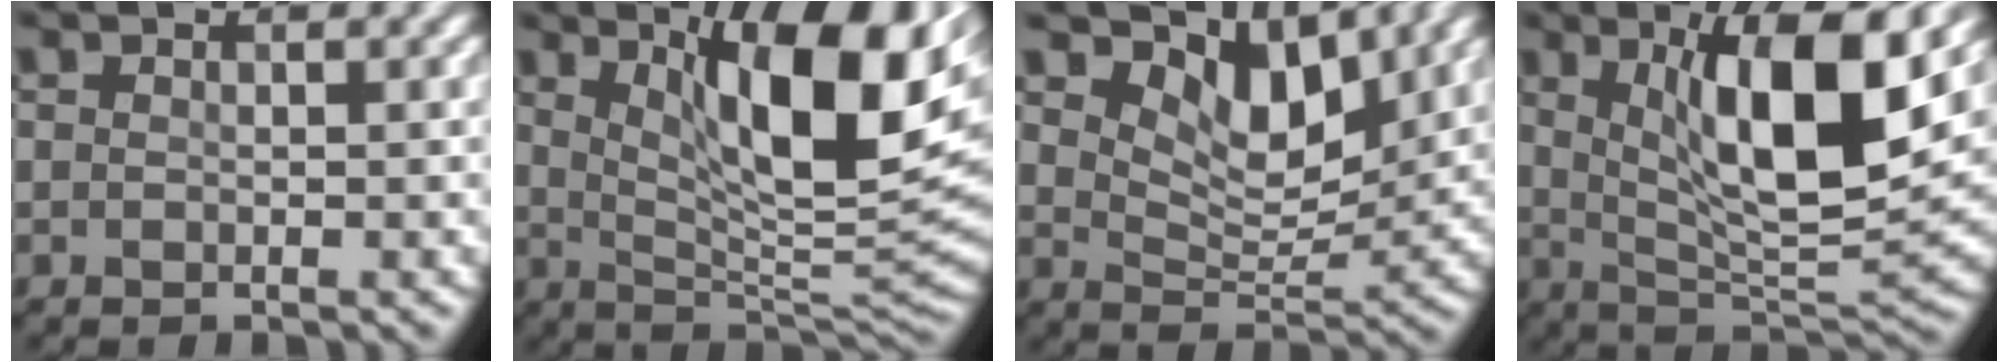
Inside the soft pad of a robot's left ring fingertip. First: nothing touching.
{"total": 13.4, "force": [5.0, 3.8, 11.8], "torque": [-0.171, 0.003, 0.083]}
{"total": 6.3, "force": [4.3, 2.8, 3.6], "torque": [-0.062, -0.008, 0.063]}
{"total": 10.9, "force": [3.5, 2.8, 9.9], "torque": [-0.152, -0.011, 0.064]}